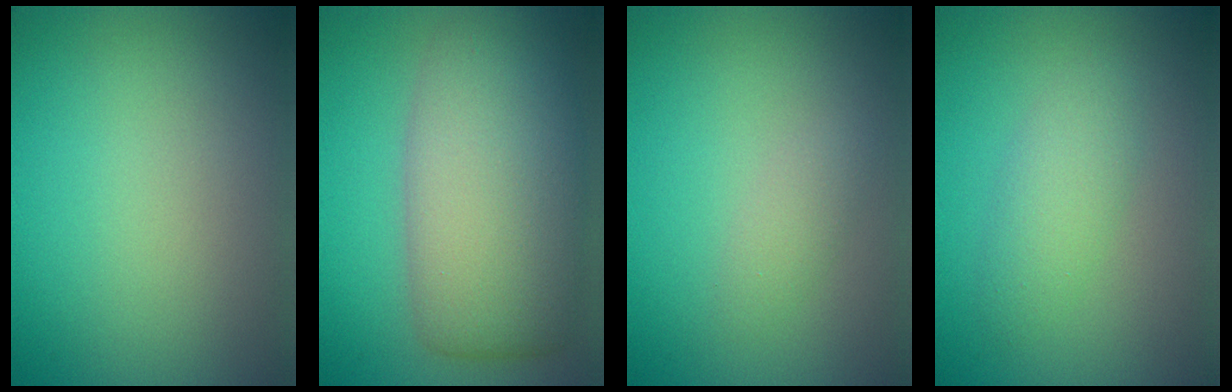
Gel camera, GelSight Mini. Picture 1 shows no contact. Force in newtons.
{"total": 10.1, "press": 10.1, "slide": 0.7}
{"total": 1.2, "press": 1.2, "slide": 0.1}
{"total": 2.3, "press": 2.3, "slide": 0.1}